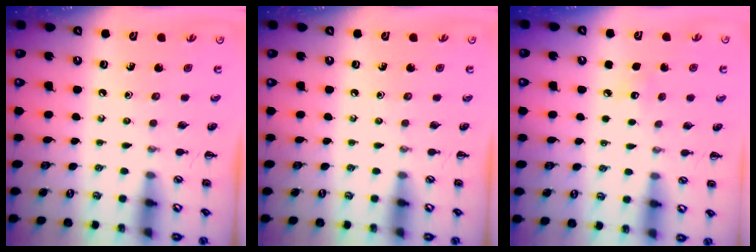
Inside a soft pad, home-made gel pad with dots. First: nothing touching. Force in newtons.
{"total": 0.0}
{"total": 5.1, "press": 5.0, "slide": 1.3}